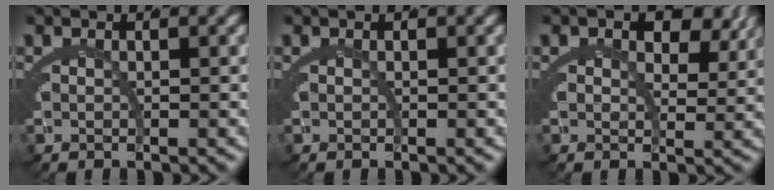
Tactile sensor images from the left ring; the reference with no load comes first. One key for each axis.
{"total": 0.0}
{"total": 4.2, "fx": 1.5, "fy": 3.0, "fz": 2.5, "tx": -0.037, "ty": -0.017, "tz": 0.022}